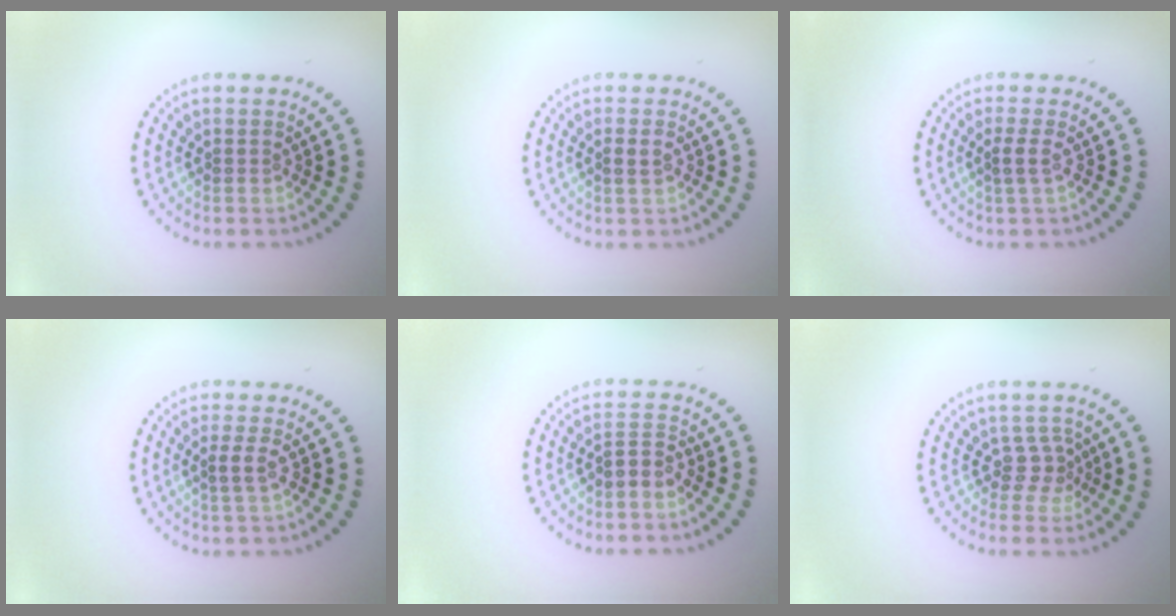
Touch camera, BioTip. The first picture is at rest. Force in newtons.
{"total": 1.1, "press": 1.0, "slide": 0.3}
{"total": 1.3, "press": 1.0, "slide": 0.9}
{"total": 1.7, "press": 1.4, "slide": 0.9}
{"total": 1.8, "press": 1.4, "slide": 1.2}
{"total": 1.9, "press": 1.4, "slide": 1.3}